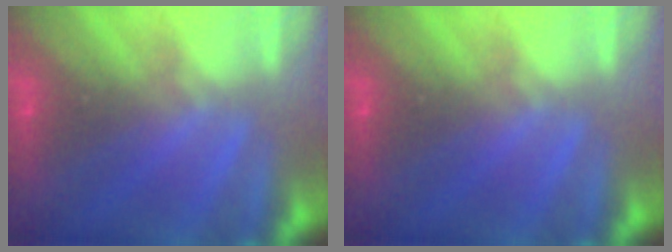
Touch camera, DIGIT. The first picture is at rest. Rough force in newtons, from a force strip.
{"total": 0.0}